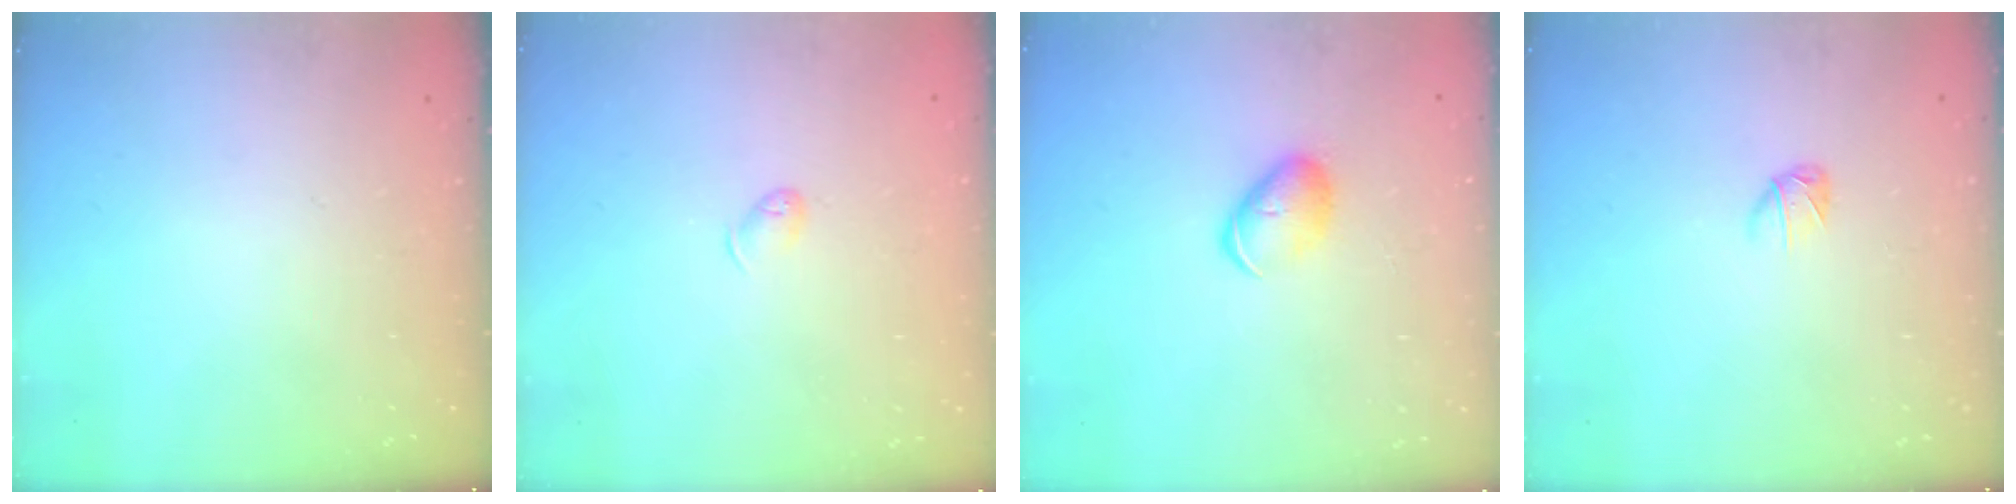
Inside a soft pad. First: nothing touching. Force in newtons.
{"total": 4.0, "press": 4.0, "slide": 0.7}
{"total": 6.4, "press": 6.3, "slide": 0.8}
{"total": 3.0, "press": 2.9, "slide": 0.7}